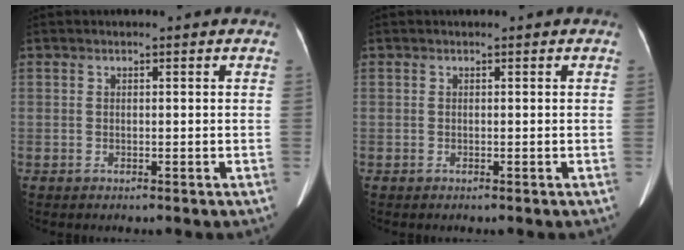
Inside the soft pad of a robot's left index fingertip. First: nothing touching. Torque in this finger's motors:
{"motor_torque": [0.00, 0.00, 0.00, 0.00]}